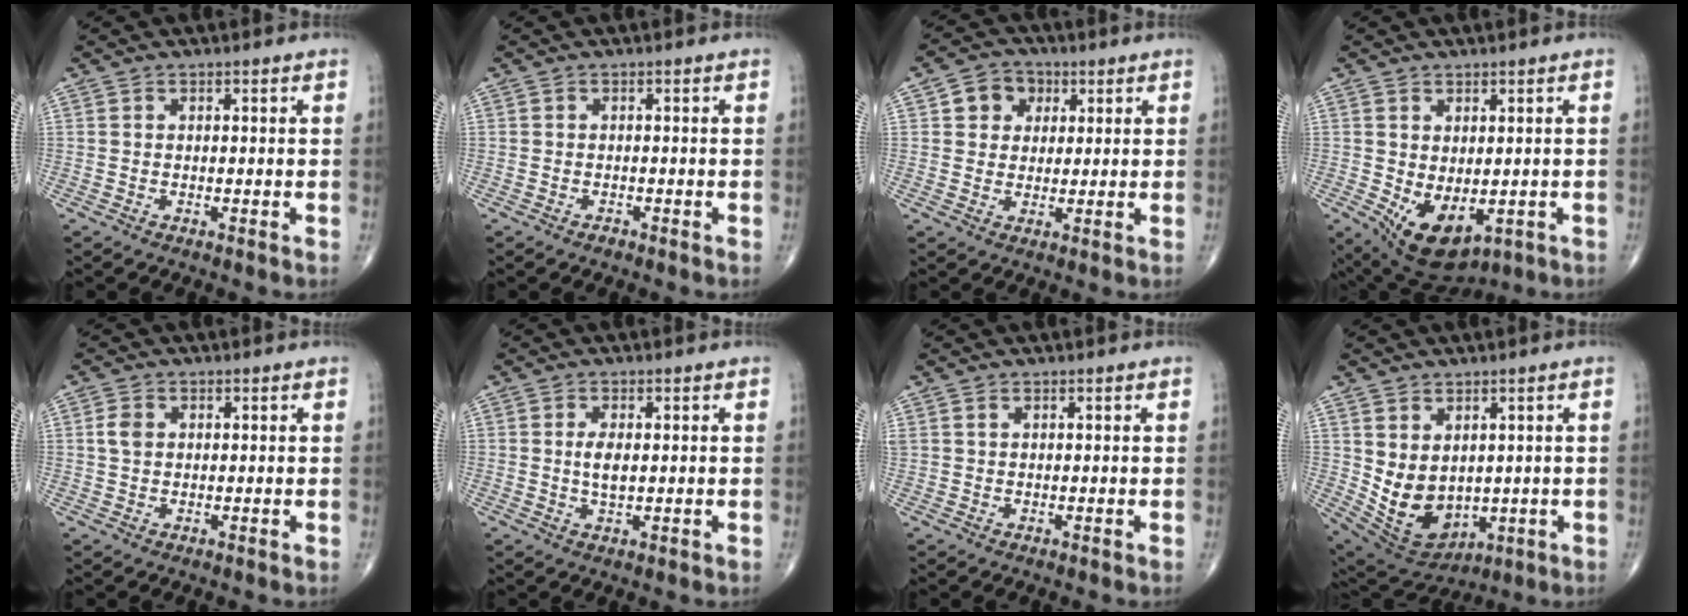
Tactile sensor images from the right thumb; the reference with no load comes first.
{"total": 0.6, "force": [-0.4, 0.3, 0.2], "torque": [0.002, 0.001, -0.009]}
{"total": 6.3, "force": [2.1, 5.3, 2.6], "torque": [-0.007, 0.000, 0.030]}
{"total": 9.4, "force": [-1.9, 5.6, 7.3], "torque": [-0.101, -0.005, -0.003]}
{"total": 2.6, "force": [0.6, 1.9, 1.7], "torque": [-0.032, 0.002, 0.010]}
{"total": 3.2, "force": [0.3, 1.4, 2.9], "torque": [-0.055, -0.005, 0.006]}
{"total": 0.8, "force": [0.5, 0.5, 0.4], "torque": [-0.009, 0.008, 0.013]}
{"total": 11.3, "force": [0.6, 8.2, 7.7], "torque": [-0.114, -0.012, 0.048]}